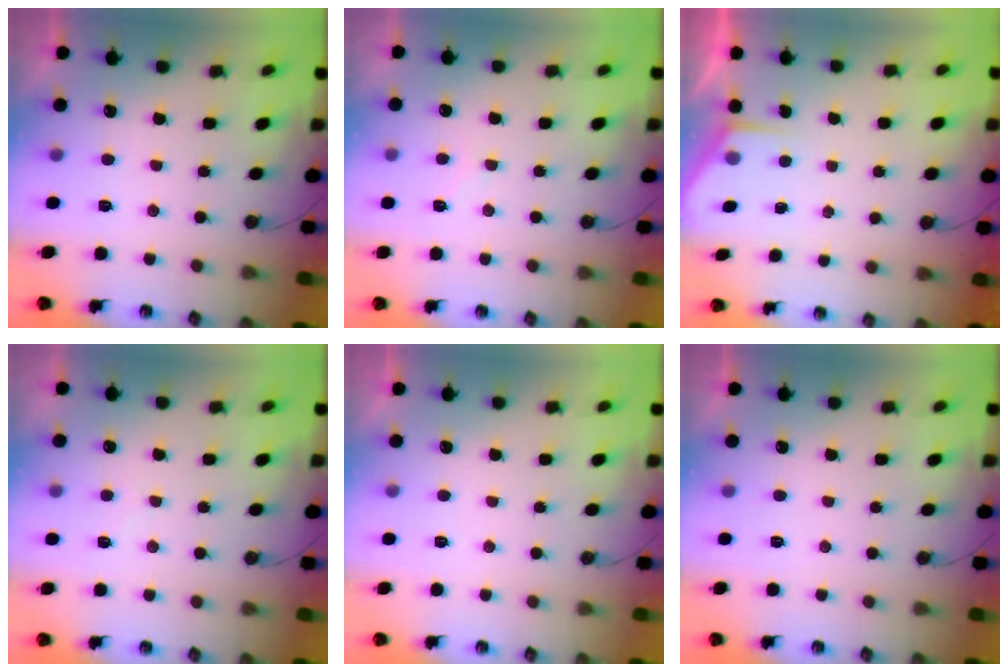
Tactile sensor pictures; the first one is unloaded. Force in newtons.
{"total": 5.7, "press": 5.6, "slide": 0.7}
{"total": 2.1, "press": 2.1, "slide": 0.2}
{"total": 2.7, "press": 2.7, "slide": 0.3}
{"total": 0.0}
{"total": 0.0}